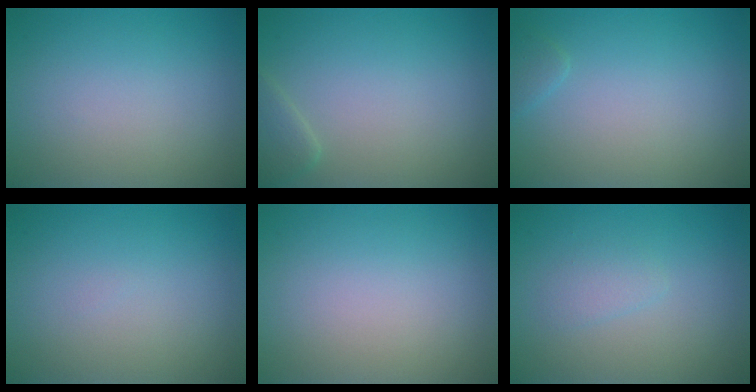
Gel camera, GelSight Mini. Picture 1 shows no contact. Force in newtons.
{"total": 1.5, "press": 1.5, "slide": 0.1}
{"total": 0.8, "press": 0.8, "slide": 0.1}
{"total": 0.0}
{"total": 0.0}
{"total": 1.1, "press": 1.1, "slide": 0.0}